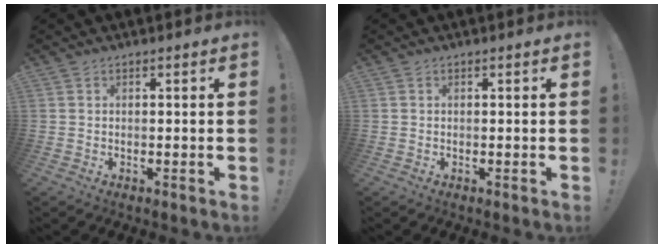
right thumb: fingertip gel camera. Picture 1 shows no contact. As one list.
[{"total": 0.0}]